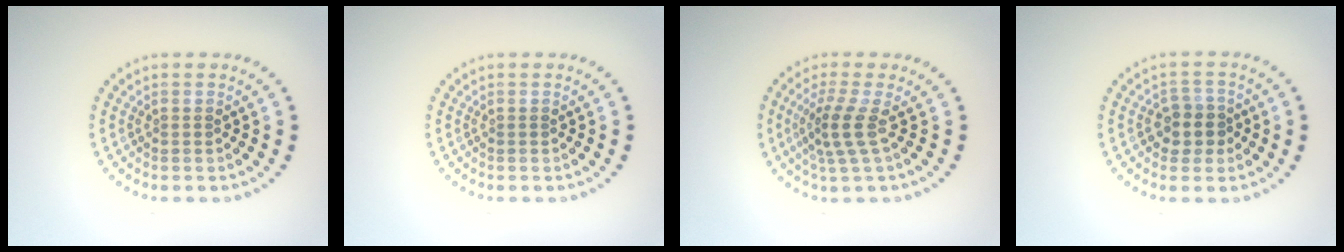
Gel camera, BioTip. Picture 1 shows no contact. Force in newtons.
{"total": 0.0}
{"total": 2.9, "press": 2.3, "slide": 1.8}
{"total": 2.6, "press": 2.4, "slide": 0.9}